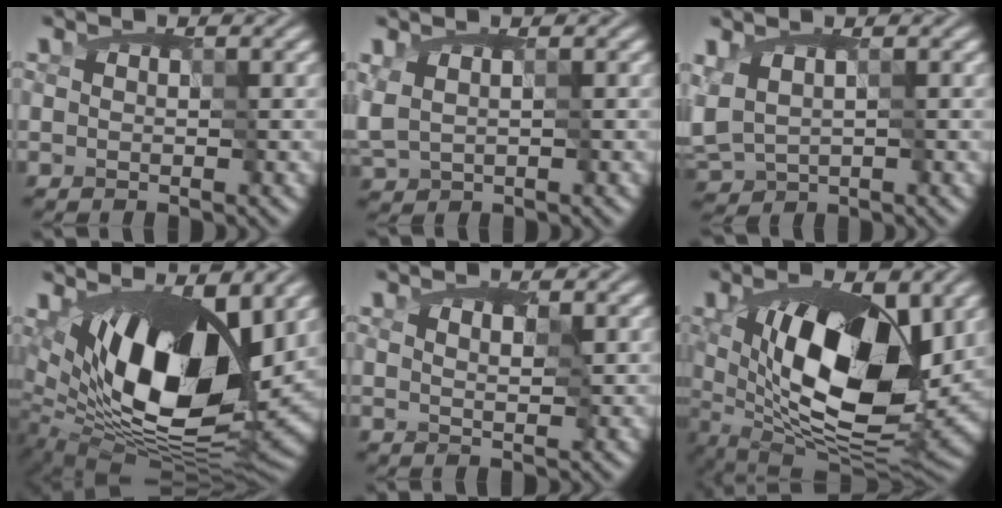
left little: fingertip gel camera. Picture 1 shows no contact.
{"total": 1.9, "force": [0.3, 1.2, 1.5], "torque": [-0.044, -0.003, 0.018]}
{"total": 2.4, "force": [-0.1, 1.4, 2.0], "torque": [-0.059, 0.000, 0.007]}
{"total": 14.6, "force": [3.0, 7.5, 12.2], "torque": [-0.187, -0.013, 0.048]}
{"total": 1.4, "force": [0.5, 0.7, 1.1], "torque": [-0.019, 0.001, 0.008]}
{"total": 13.5, "force": [1.5, 6.9, 11.5], "torque": [-0.195, -0.024, 0.030]}